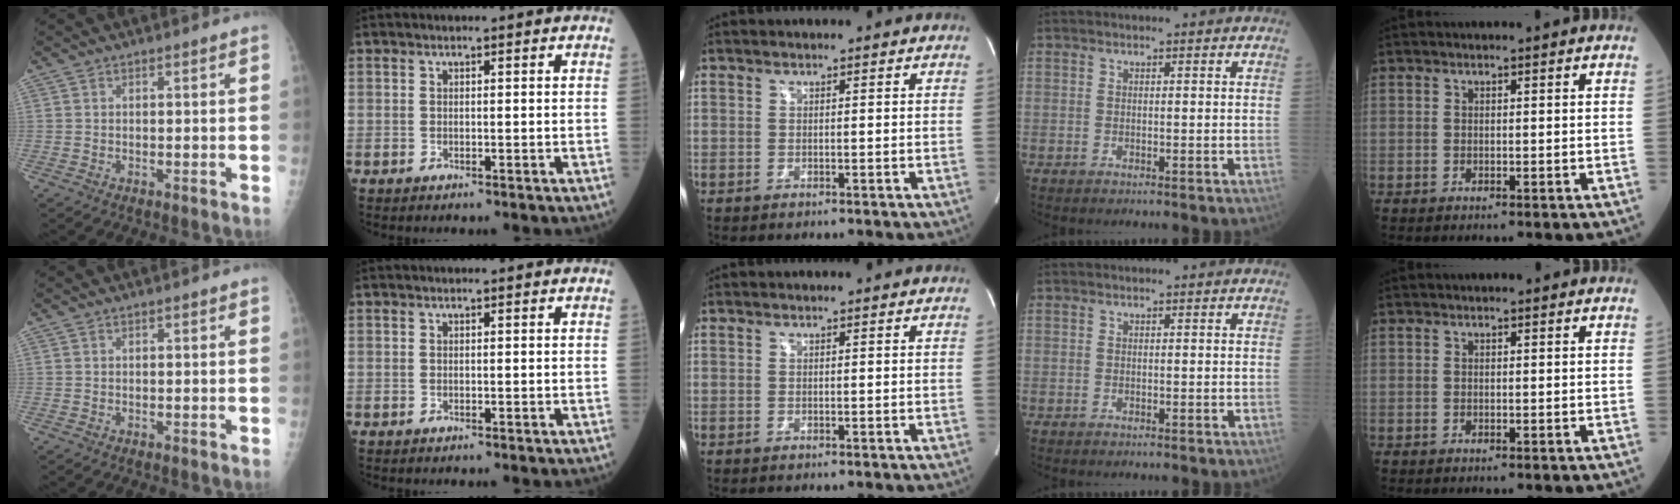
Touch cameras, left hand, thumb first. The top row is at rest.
{}